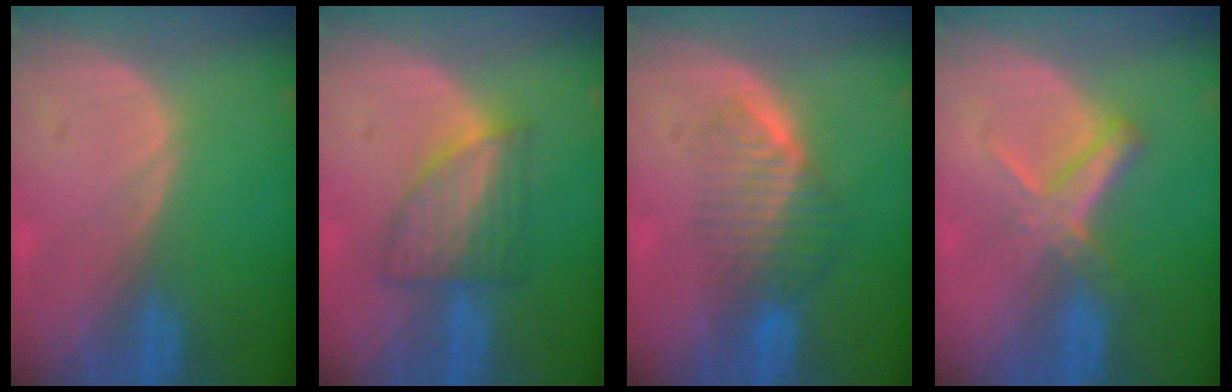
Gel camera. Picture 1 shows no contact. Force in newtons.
{"total": 6.0, "press": 5.9, "slide": 1.0}
{"total": 6.5, "press": 5.7, "slide": 3.1}
{"total": 5.6, "press": 5.1, "slide": 2.2}